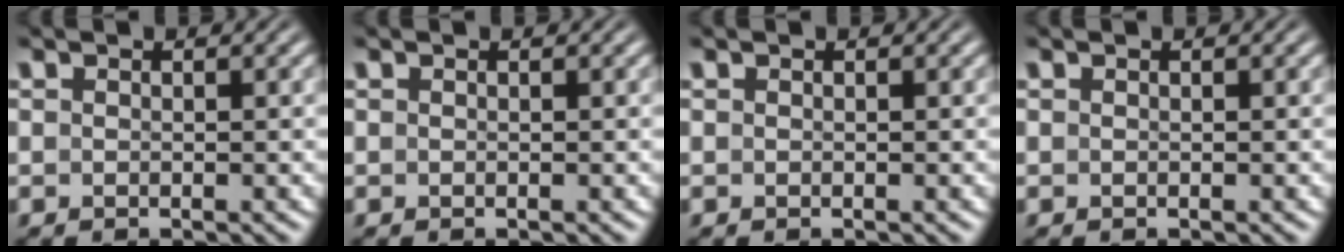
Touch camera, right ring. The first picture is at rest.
{"total": 0.0}
{"total": 0.0}
{"total": 0.0}